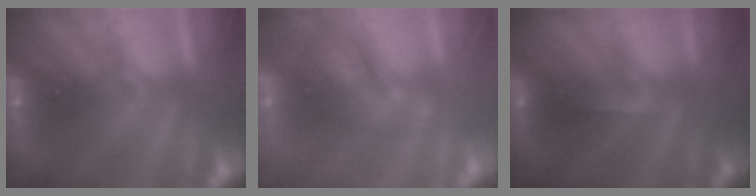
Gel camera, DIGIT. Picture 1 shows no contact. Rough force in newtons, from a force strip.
{"total": 2.4}
{"total": 3.8}